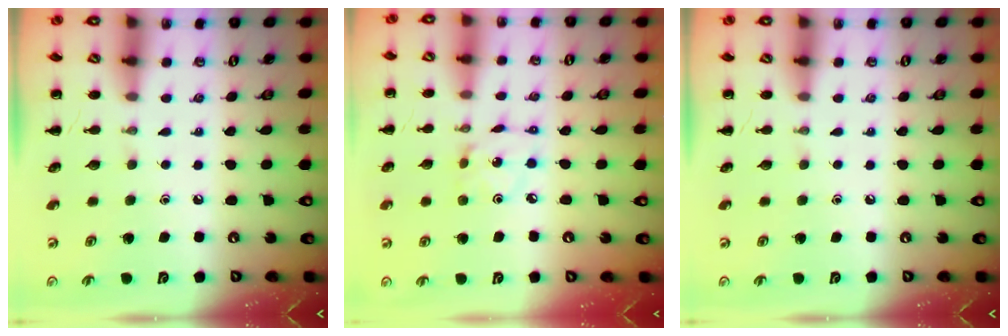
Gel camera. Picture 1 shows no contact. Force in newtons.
{"total": 2.4, "press": 2.4, "slide": 0.4}
{"total": 0.0}